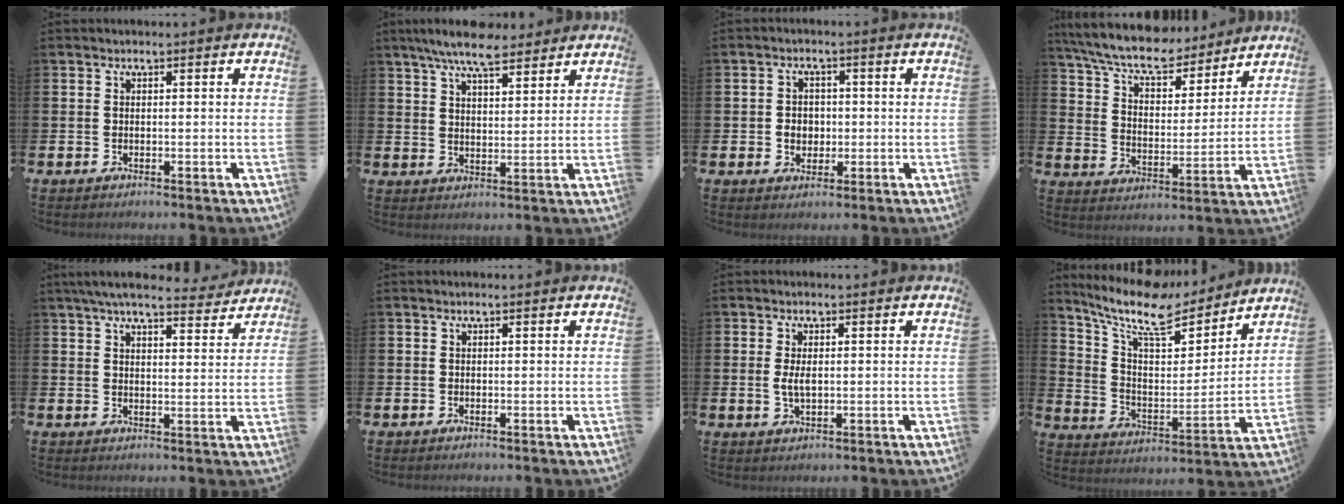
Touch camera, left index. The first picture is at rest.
{"total": 8.0, "force": [7.1, 1.9, 3.1], "torque": [-0.071, -0.027, 0.127]}
{"total": 2.7, "force": [-0.2, 2.5, 1.1], "torque": [-0.012, 0.002, -0.012]}
{"total": 9.4, "force": [8.5, 2.4, 3.0], "torque": [-0.088, -0.057, 0.148]}
{"total": 6.4, "force": [6.0, 1.1, 2.1], "torque": [-0.049, -0.029, 0.104]}
{"total": 0.0}
{"total": 2.5, "force": [0.2, 1.1, 2.3], "torque": [-0.036, 0.000, 0.000]}
{"total": 11.6, "force": [9.6, 3.7, 5.4], "torque": [-0.136, -0.060, 0.164]}